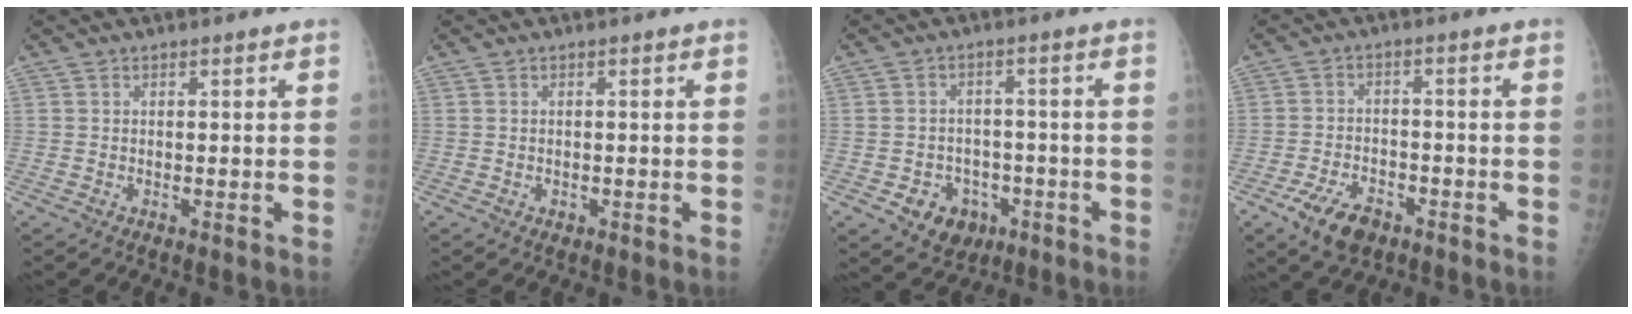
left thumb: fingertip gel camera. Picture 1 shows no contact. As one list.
[{"total": 0.7, "force": [-0.3, 0.6, 0.3], "torque": [-0.003, 0.001, -0.002]}, {"total": 7.9, "force": [-3.4, 6.5, 3.0], "torque": [-0.022, 0.025, -0.039]}, {"total": 8.1, "force": [-4.7, 4.6, 4.7], "torque": [-0.079, 0.019, -0.077]}]